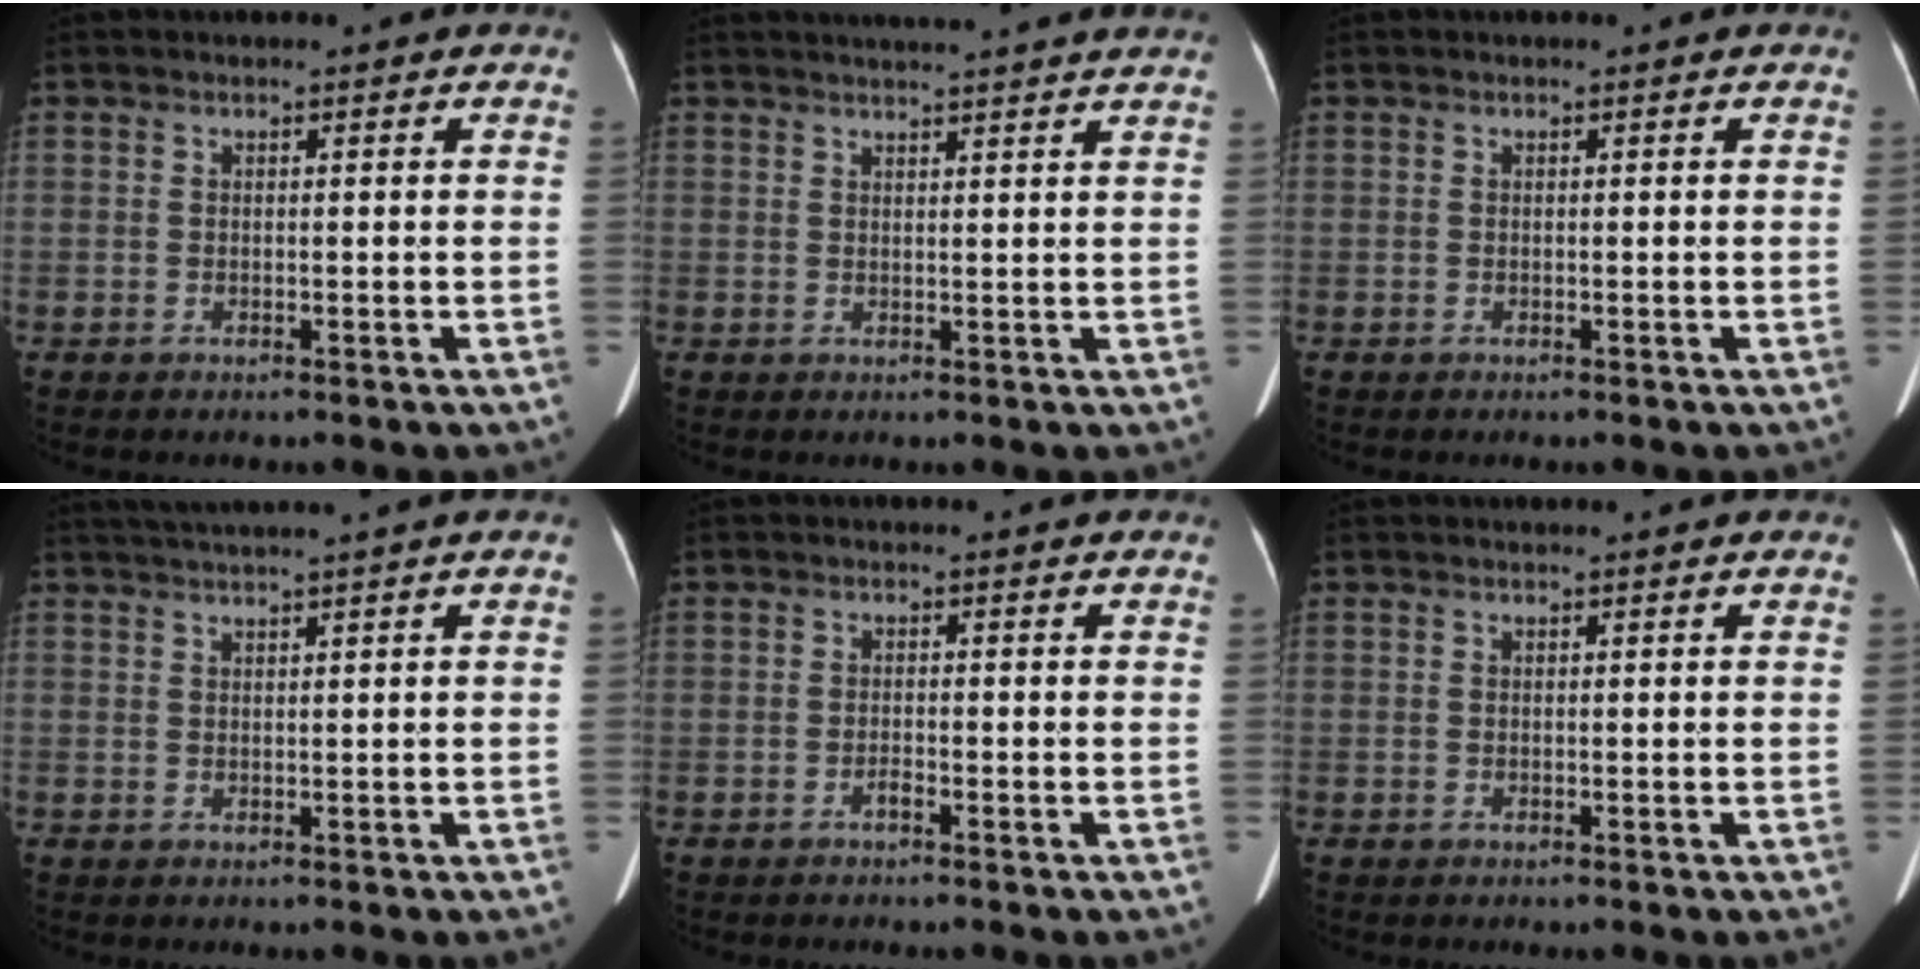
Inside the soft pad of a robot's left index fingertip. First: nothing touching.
{"total": 10.9, "force": [10.0, -0.5, 4.2], "torque": [-0.062, 0.014, 0.113]}
{"total": 0.0}
{"total": 4.2, "force": [3.3, -1.4, 2.2], "torque": [-0.034, 0.019, 0.063]}
{"total": 0.7, "force": [-0.6, 0.0, 0.5], "torque": [-0.009, 0.000, -0.011]}
{"total": 0.7, "force": [0.7, 0.0, 0.2], "torque": [-0.003, 0.005, 0.007]}